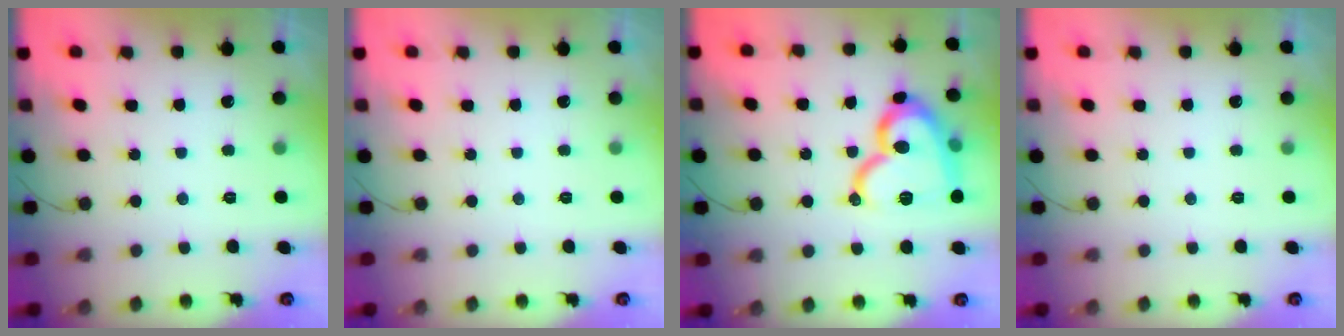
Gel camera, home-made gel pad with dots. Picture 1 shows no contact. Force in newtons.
{"total": 0.0}
{"total": 20.0, "press": 19.9, "slide": 1.1}
{"total": 0.0}